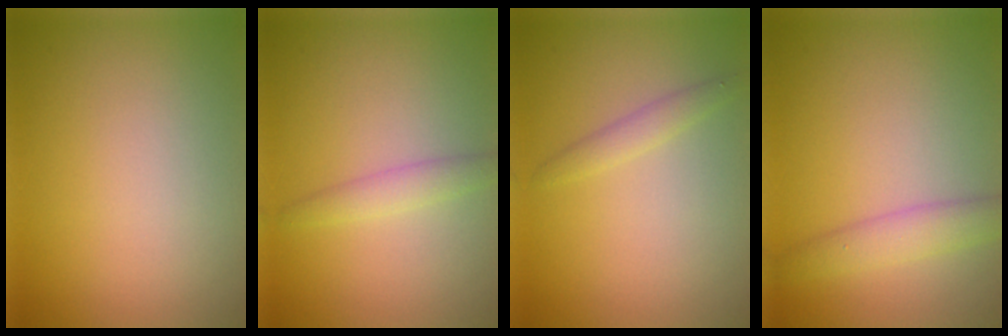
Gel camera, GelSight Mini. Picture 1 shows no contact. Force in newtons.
{"total": 1.7, "press": 1.7, "slide": 0.0}
{"total": 1.4, "press": 1.4, "slide": 0.0}
{"total": 2.7, "press": 2.7, "slide": 0.1}